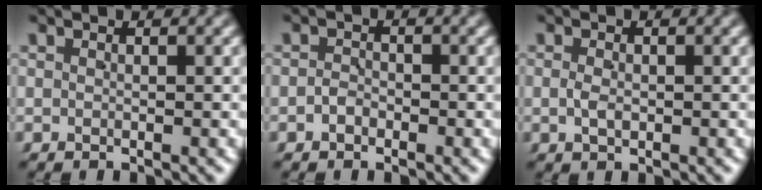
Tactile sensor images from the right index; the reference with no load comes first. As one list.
[{"total": 1.3, "force": [-1.1, 0.7, -0.2], "torque": [0.007, 0.001, -0.021]}, {"total": 1.2, "force": [-0.3, 0.8, 0.9], "torque": [-0.019, -0.001, -0.001]}]